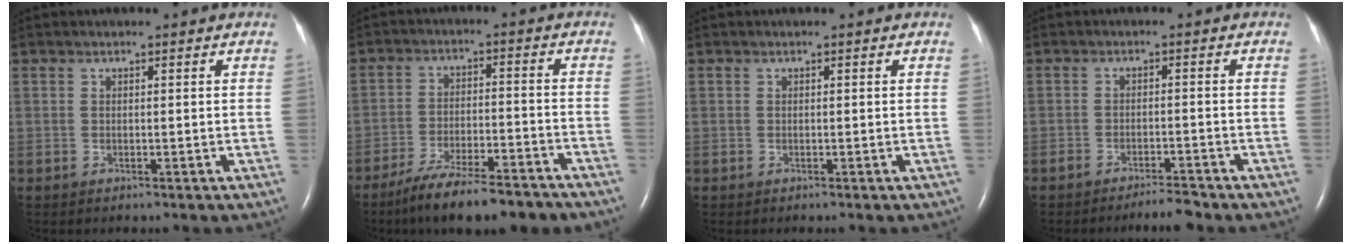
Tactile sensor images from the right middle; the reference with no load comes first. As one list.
[{"total": 13.2, "force": [-10.7, 2.1, 7.4], "torque": [-0.122, -0.016, -0.171]}, {"total": 0.0}, {"total": 3.1, "force": [-2.8, 0.2, 1.1], "torque": [-0.021, -0.006, -0.046]}]